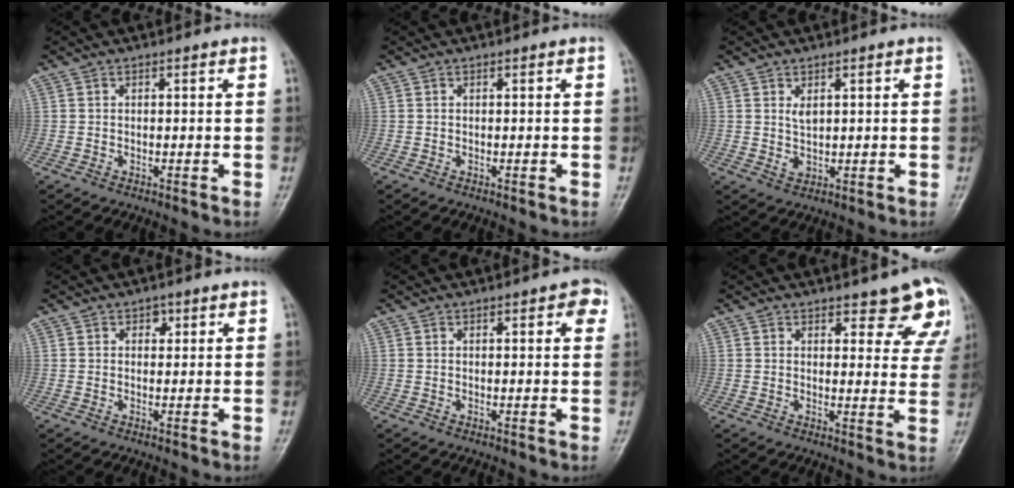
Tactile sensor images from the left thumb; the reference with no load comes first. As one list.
[{"total": 0.0}, {"total": 2.6, "force": [0.9, 1.6, 1.8], "torque": [-0.025, -0.011, 0.022]}, {"total": 1.4, "force": [0.7, 1.1, 0.6], "torque": [0.007, -0.001, 0.005]}, {"total": 3.3, "force": [1.4, 1.3, 2.7], "torque": [-0.020, -0.001, 0.009]}, {"total": 8.8, "force": [6.2, 3.5, 5.1], "torque": [-0.020, -0.036, 0.066]}]